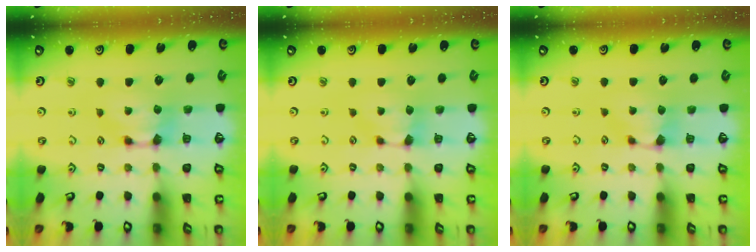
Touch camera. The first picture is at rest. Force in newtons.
{"total": 0.8, "press": 0.7, "slide": 0.5}
{"total": 0.9, "press": 0.4, "slide": 0.8}